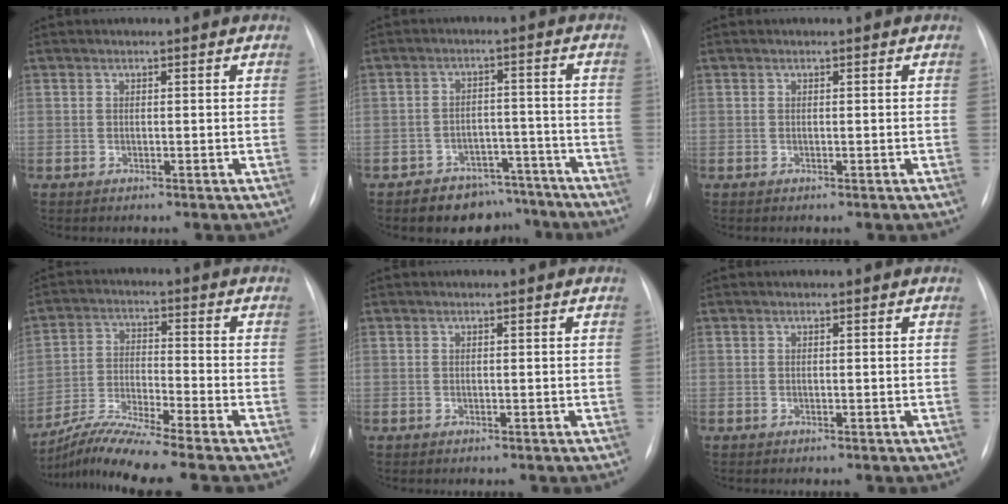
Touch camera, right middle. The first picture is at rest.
{"total": 7.9, "force": [-6.5, 4.6, 0.7], "torque": [0.014, 0.036, -0.094]}
{"total": 0.0}
{"total": 12.4, "force": [-11.2, -1.4, 5.0], "torque": [-0.097, -0.012, -0.208]}
{"total": 0.0}
{"total": 0.0}